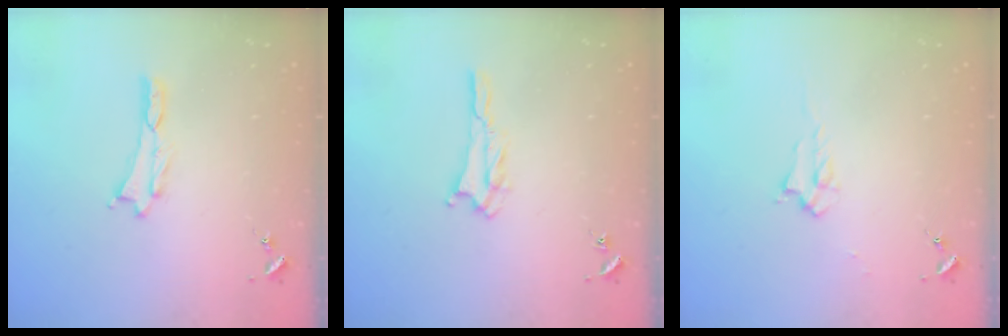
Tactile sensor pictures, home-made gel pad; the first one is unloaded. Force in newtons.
{"total": 2.3, "press": 2.2, "slide": 0.4}
{"total": 2.2, "press": 2.2, "slide": 0.4}